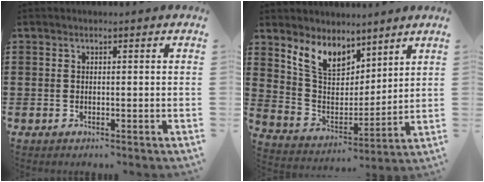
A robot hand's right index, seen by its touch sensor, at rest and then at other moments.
{"total": 8.5, "force": [6.4, 4.6, 3.1], "torque": [-0.097, -0.019, 0.122]}